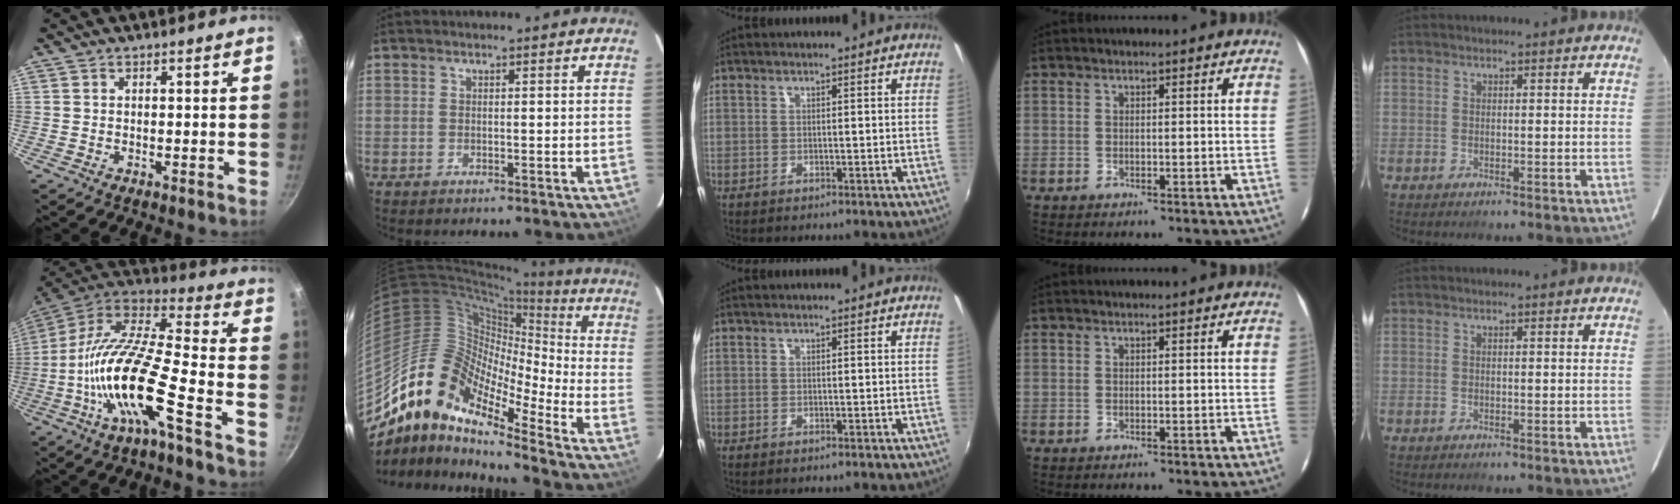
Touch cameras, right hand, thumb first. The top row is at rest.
{"thumb": {"total": 19.4, "force": [-8.0, 4.5, 17.1], "torque": [-0.310, 0.052, -0.170]}, "index": {"total": 14.0, "force": [-10.4, 4.1, 8.5], "torque": [-0.111, 0.001, -0.215]}}